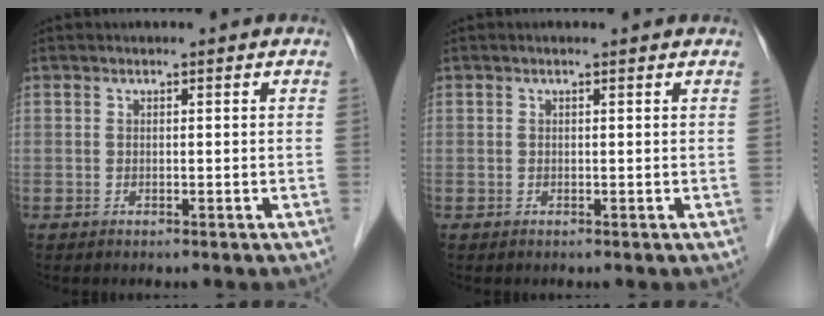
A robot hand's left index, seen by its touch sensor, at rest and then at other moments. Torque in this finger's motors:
{"motor_torque": [-0.03, -0.05, -0.11, -0.11]}